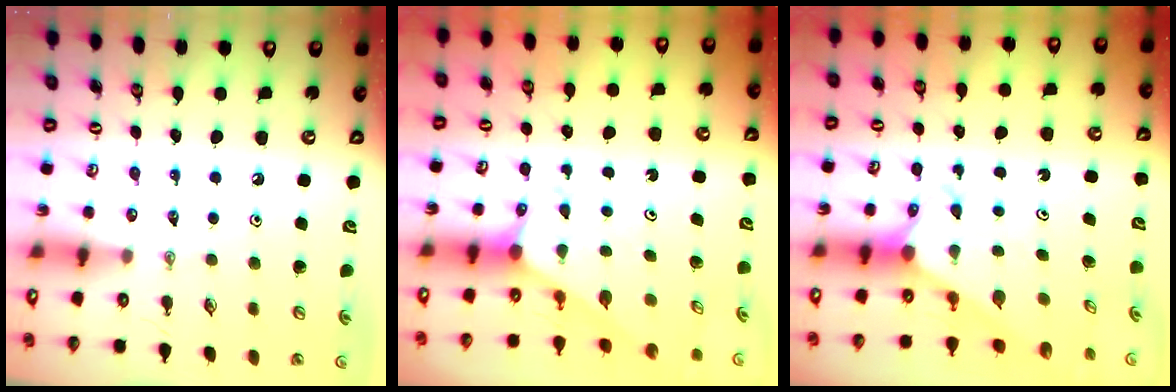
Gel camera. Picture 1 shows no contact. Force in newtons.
{"total": 1.8, "press": 1.8, "slide": 0.1}
{"total": 2.5, "press": 2.5, "slide": 0.2}